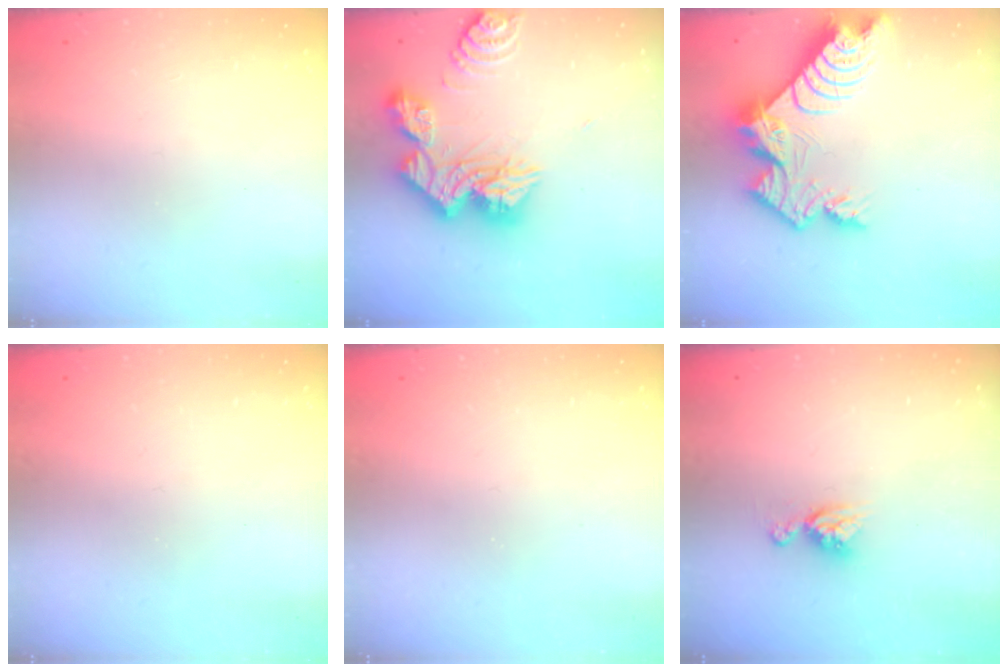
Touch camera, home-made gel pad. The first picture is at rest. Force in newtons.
{"total": 19.6, "press": 19.5, "slide": 1.9}
{"total": 13.2, "press": 13.2, "slide": 1.0}
{"total": 0.0}
{"total": 0.0}
{"total": 8.0, "press": 7.9, "slide": 0.7}